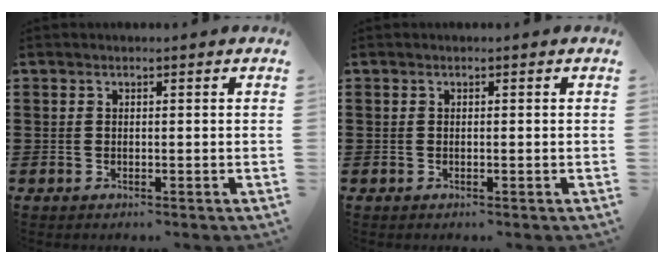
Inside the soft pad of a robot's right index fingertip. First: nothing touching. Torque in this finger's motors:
{"motor_torque": [0.21, 0.28, 0.00, 0.00]}